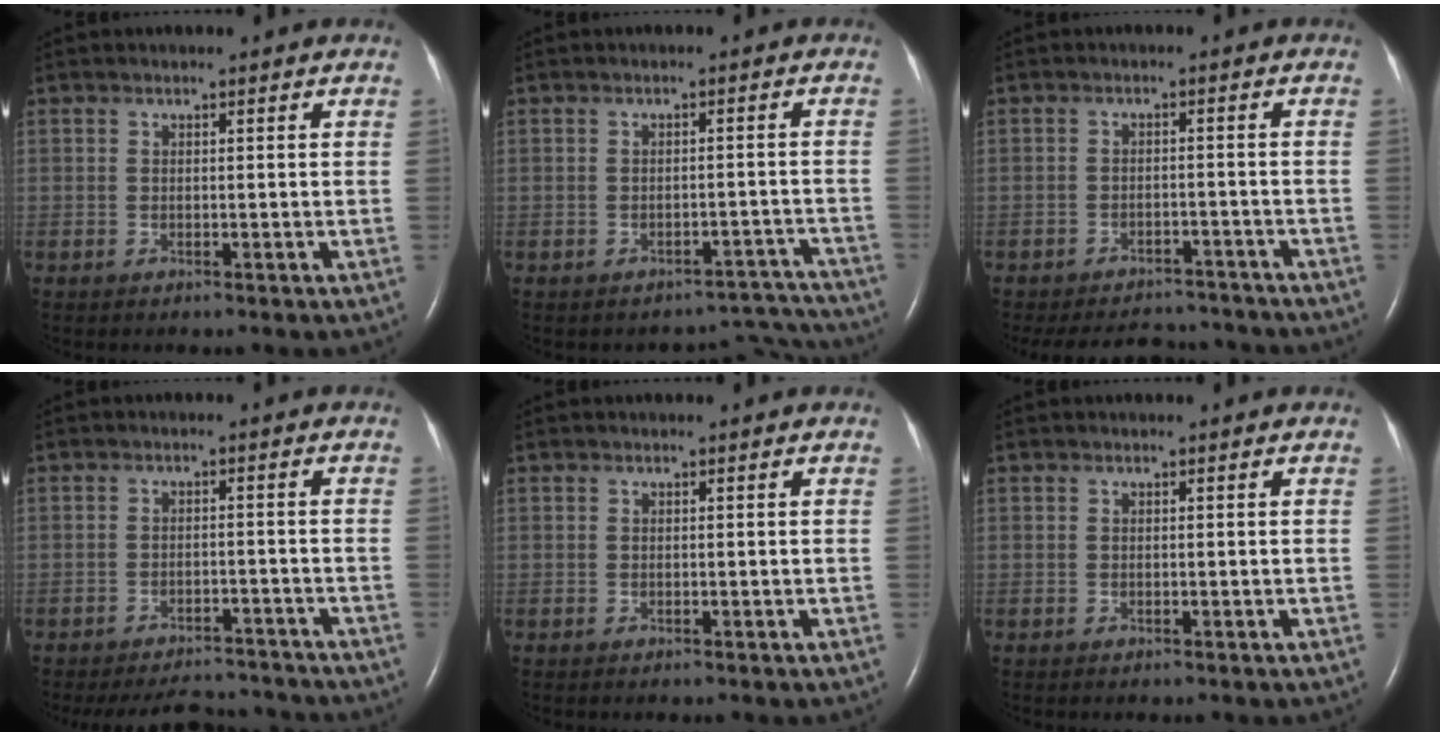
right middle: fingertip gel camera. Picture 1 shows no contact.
{"total": 5.7, "force": [-5.4, 1.4, -1.3], "torque": [0.032, 0.040, -0.054]}
{"total": 12.2, "force": [-11.2, 3.8, 2.6], "torque": [-0.052, 0.009, -0.143]}
{"total": 9.0, "force": [-8.6, 2.2, 1.4], "torque": [-0.020, 0.003, -0.113]}
{"total": 0.0}
{"total": 0.0}